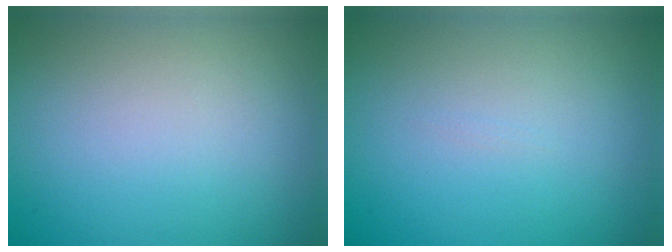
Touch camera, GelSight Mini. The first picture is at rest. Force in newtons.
{"total": 0.0}